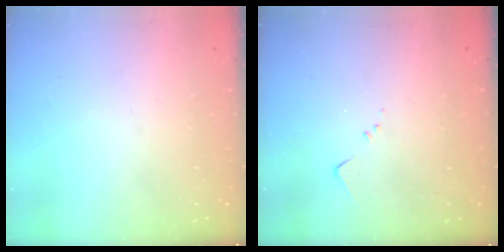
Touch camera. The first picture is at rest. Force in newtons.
{"total": 3.6, "press": 3.5, "slide": 0.5}